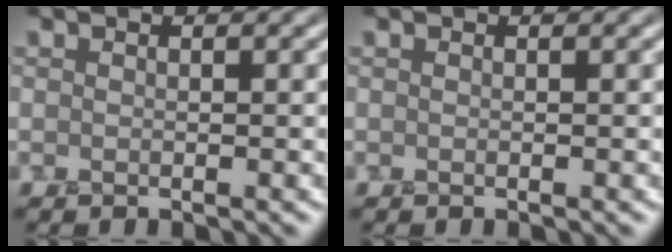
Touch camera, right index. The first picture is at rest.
{"total": 0.0}